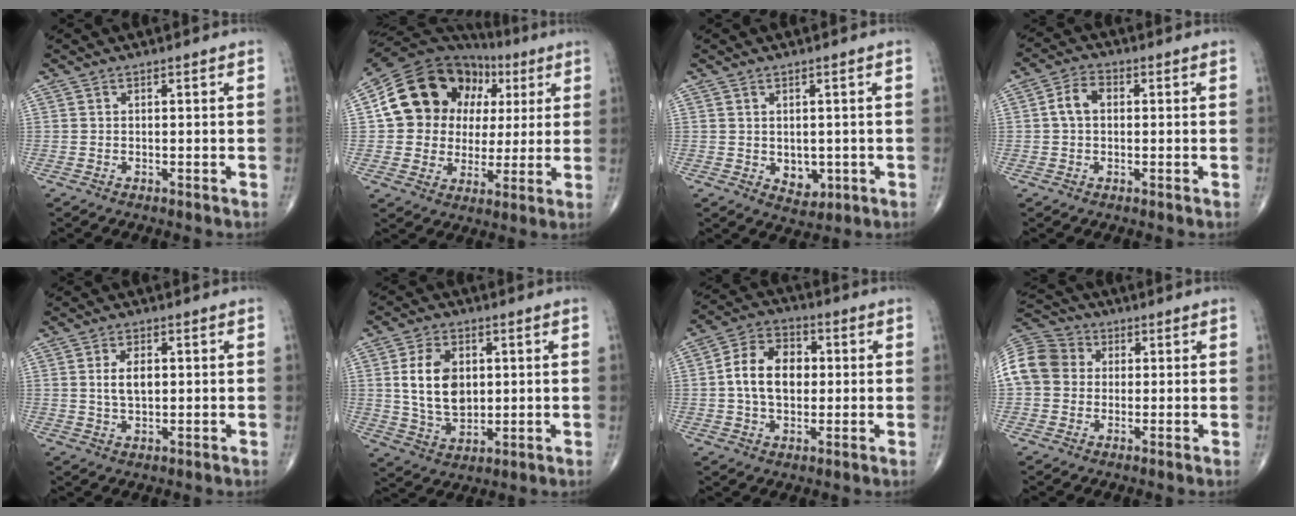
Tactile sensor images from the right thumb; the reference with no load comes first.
{"total": 20.3, "force": [5.4, 16.7, 10.1], "torque": [-0.124, 0.033, 0.102]}
{"total": 4.1, "force": [-0.4, 3.1, 2.7], "torque": [-0.020, -0.007, 0.007]}
{"total": 4.6, "force": [0.4, 3.2, 3.3], "torque": [-0.061, 0.016, 0.001]}
{"total": 4.9, "force": [0.8, 2.7, 4.0], "torque": [-0.071, -0.003, 0.018]}
{"total": 11.6, "force": [1.9, 7.8, 8.4], "torque": [-0.134, -0.013, 0.043]}
{"total": 11.7, "force": [0.6, 8.2, 8.4], "torque": [-0.129, 0.020, 0.005]}
{"total": 13.1, "force": [1.5, 11.3, 6.4], "torque": [-0.132, 0.034, 0.020]}